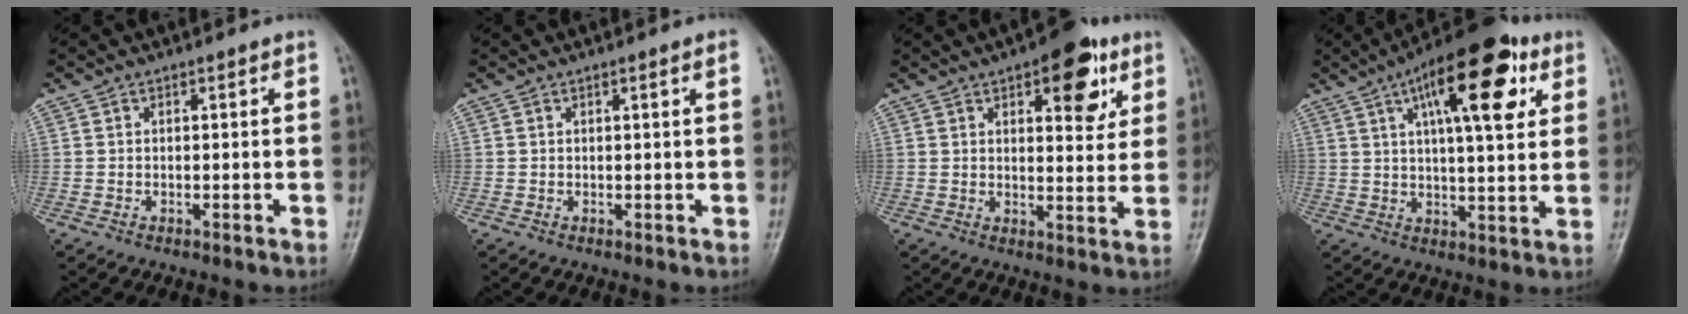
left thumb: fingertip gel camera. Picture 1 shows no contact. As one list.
[{"total": 1.3, "force": [0.5, 0.0, 1.1], "torque": [-0.020, 0.000, 0.008]}, {"total": 11.5, "force": [5.5, 5.1, 8.6], "torque": [-0.077, -0.018, 0.069]}, {"total": 18.4, "force": [7.8, 6.5, 15.4], "torque": [-0.203, -0.007, 0.112]}]